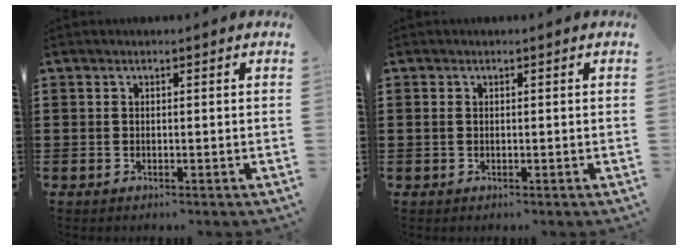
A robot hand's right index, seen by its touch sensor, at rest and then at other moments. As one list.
[{"total": 0.6, "force": [0.1, 0.5, 0.4], "torque": [-0.011, 0.003, 0.000]}]